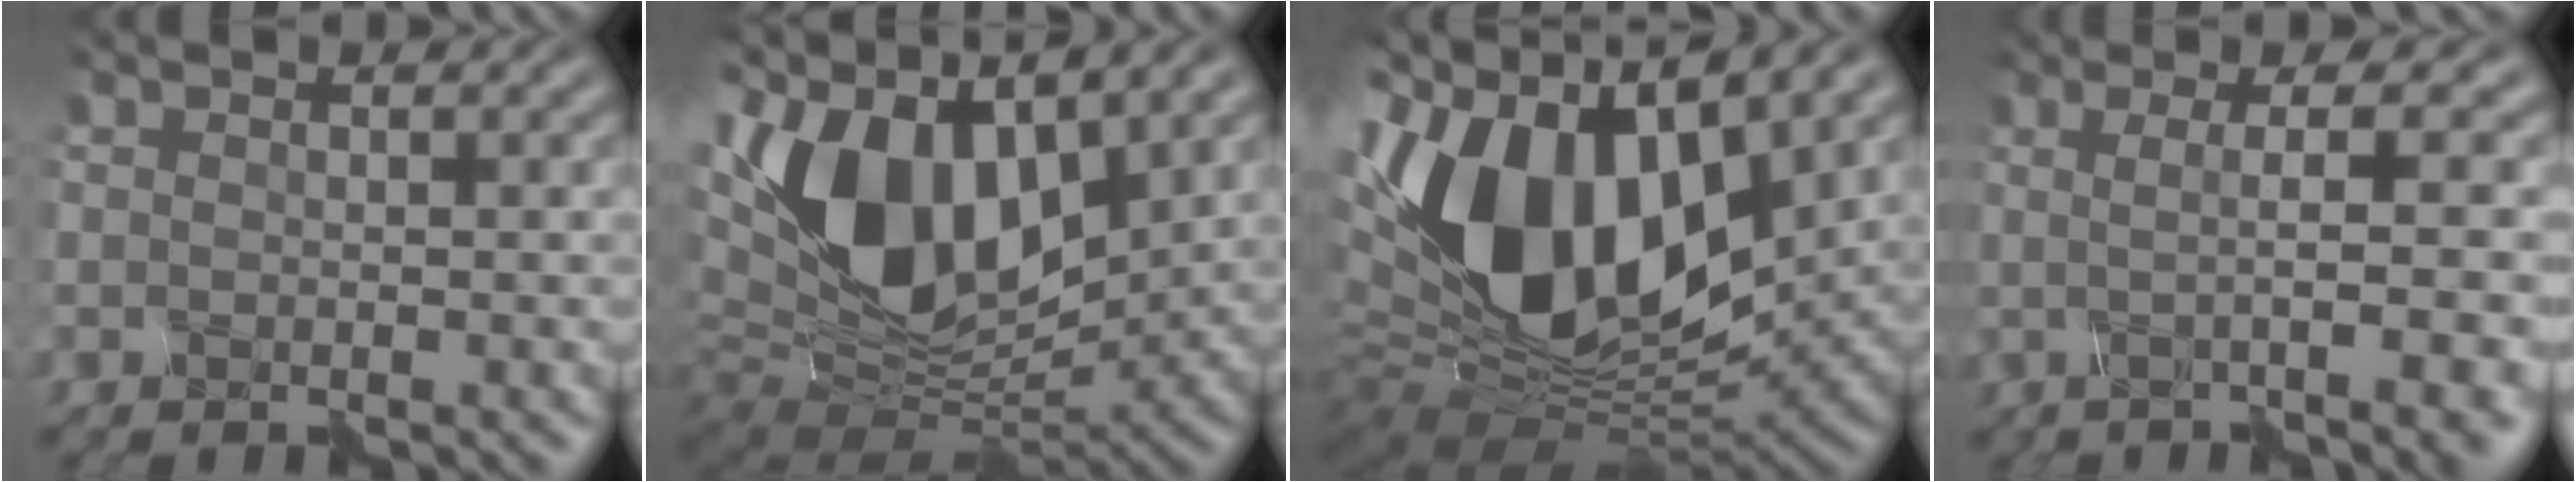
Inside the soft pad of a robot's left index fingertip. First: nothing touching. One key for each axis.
{"total": 12.1, "fx": 3.0, "fy": 6.4, "fz": 9.8, "tx": -0.194, "ty": 0.011, "tz": 0.051}
{"total": 13.0, "fx": 2.0, "fy": 7.5, "fz": 10.5, "tx": -0.206, "ty": -0.004, "tz": 0.032}
{"total": 5.9, "fx": -0.9, "fy": 0.1, "fz": 5.9, "tx": -0.082, "ty": 0.007, "tz": -0.011}